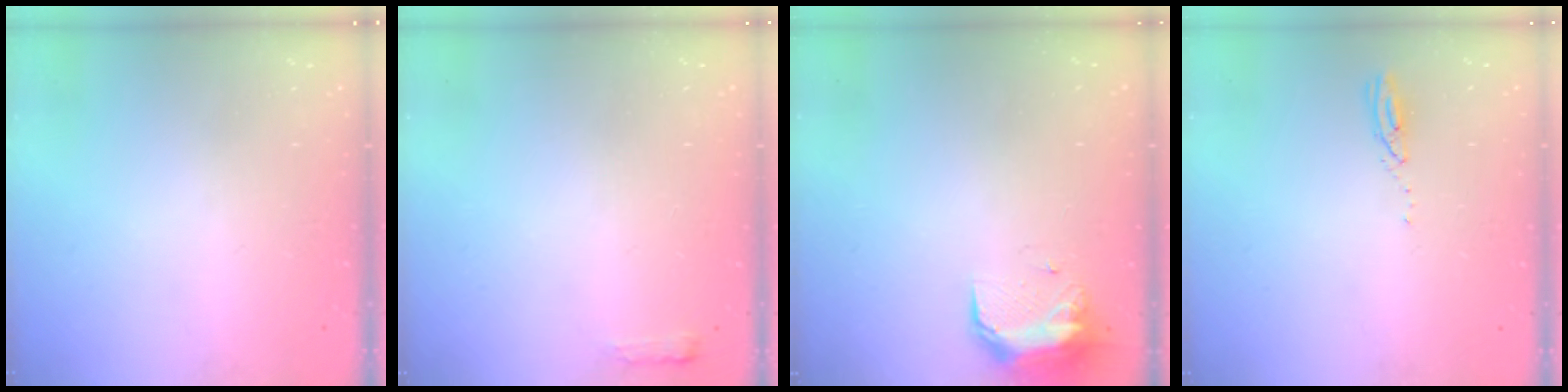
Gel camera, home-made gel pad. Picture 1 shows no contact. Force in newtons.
{"total": 2.7, "press": 2.6, "slide": 0.5}
{"total": 9.1, "press": 9.0, "slide": 1.5}
{"total": 3.0, "press": 3.0, "slide": 0.1}